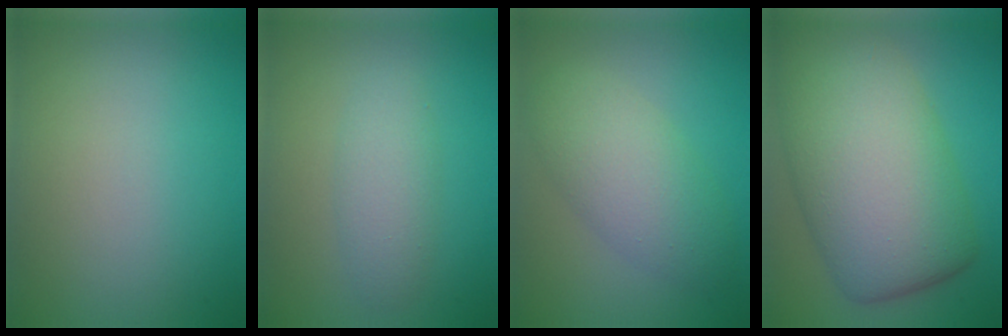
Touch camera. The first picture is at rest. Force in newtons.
{"total": 2.7, "press": 2.7, "slide": 0.1}
{"total": 5.0, "press": 5.0, "slide": 0.2}
{"total": 12.2, "press": 12.2, "slide": 0.4}